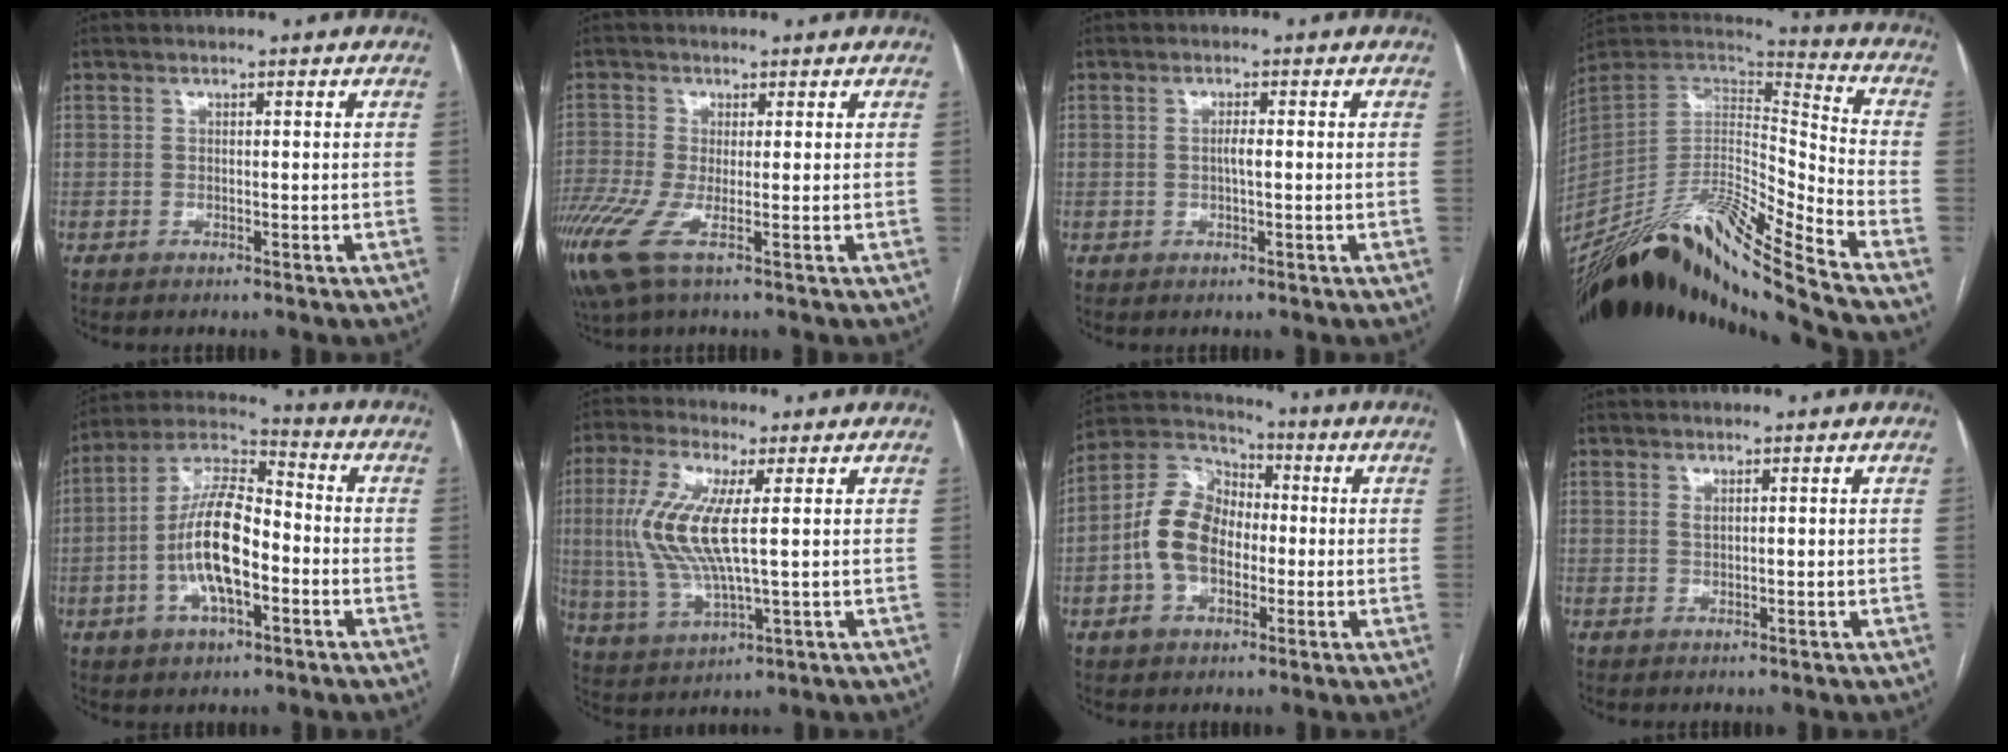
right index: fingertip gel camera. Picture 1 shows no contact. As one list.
[{"total": 7.1, "force": [-2.9, 1.1, 6.4], "torque": [-0.157, -0.022, -0.059]}, {"total": 1.5, "force": [0.0, 0.1, 1.5], "torque": [-0.031, 0.000, 0.001]}, {"total": 26.6, "force": [-22.6, -1.2, 14.1], "torque": [-0.268, -0.025, -0.389]}, {"total": 13.8, "force": [-2.9, 5.3, 12.4], "torque": [-0.253, 0.018, -0.055]}, {"total": 11.6, "force": [1.6, 2.3, 11.2], "torque": [-0.264, -0.003, 0.033]}, {"total": 11.6, "force": [-1.7, 7.6, 8.6], "torque": [-0.197, 0.038, -0.034]}, {"total": 0.6, "force": [0.4, 0.2, 0.5], "torque": [-0.011, -0.003, 0.008]}]